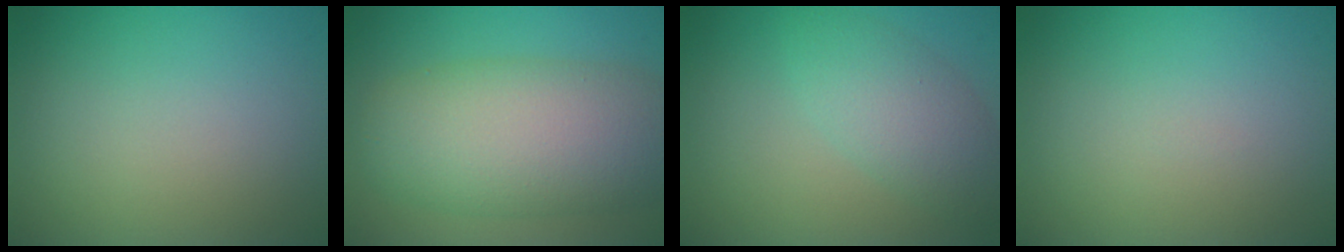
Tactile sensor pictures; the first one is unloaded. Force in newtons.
{"total": 9.7, "press": 9.7, "slide": 0.7}
{"total": 3.9, "press": 3.9, "slide": 0.3}
{"total": 0.0}